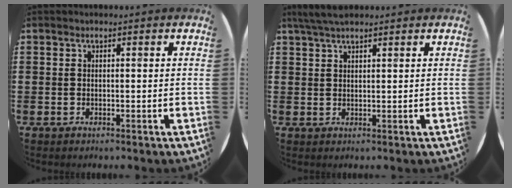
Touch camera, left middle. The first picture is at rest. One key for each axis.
{"total": 3.1, "fx": 2.6, "fy": 0.6, "fz": 1.6, "tx": -0.035, "ty": 0.004, "tz": 0.047}